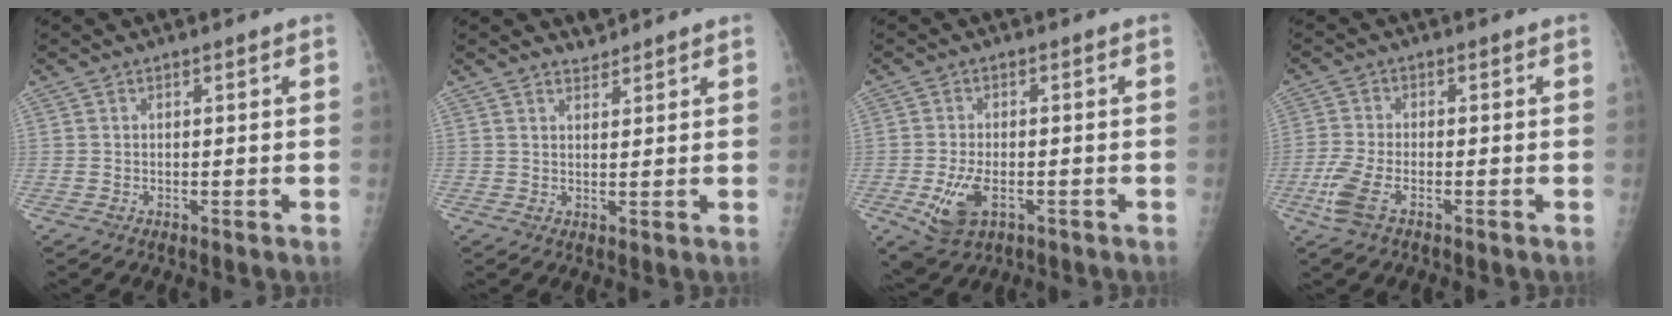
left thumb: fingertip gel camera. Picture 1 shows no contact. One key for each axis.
{"total": 1.5, "fx": 1.4, "fy": 0.5, "fz": -0.3, "tx": 0.016, "ty": -0.015, "tz": 0.021}
{"total": 7.1, "fx": -2.6, "fy": 3.9, "fz": 5.4, "tx": -0.111, "ty": 0.000, "tz": -0.037}
{"total": 6.1, "fx": -3.1, "fy": 2.4, "fz": 4.6, "tx": -0.123, "ty": -0.002, "tz": -0.063}